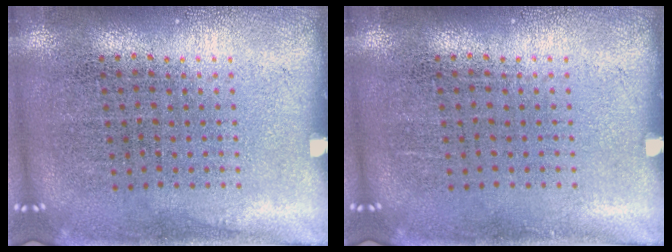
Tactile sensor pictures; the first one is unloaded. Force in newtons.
{"total": 0.0}